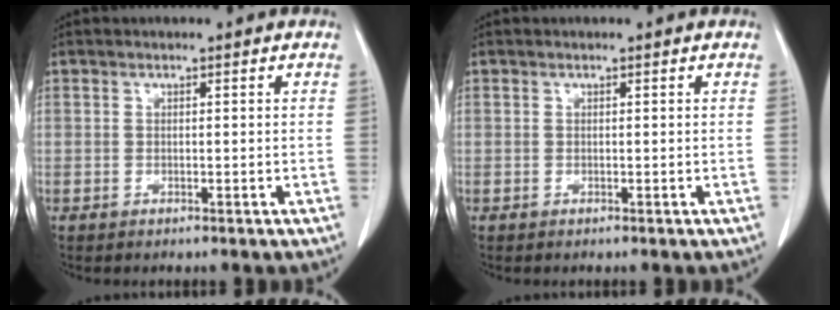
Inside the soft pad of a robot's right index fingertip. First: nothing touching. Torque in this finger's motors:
{"motor_torque": [0.00, 0.00, 0.00, 0.00]}